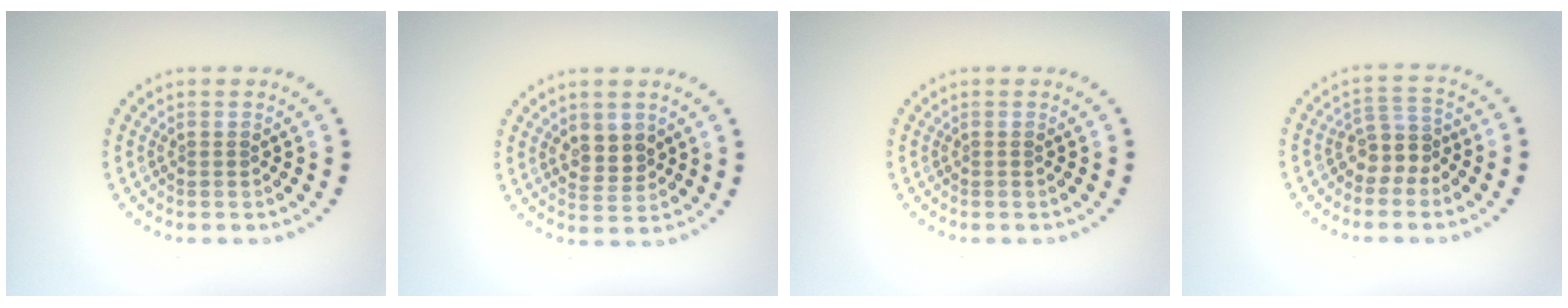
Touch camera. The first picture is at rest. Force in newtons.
{"total": 2.4, "press": 2.3, "slide": 0.8}
{"total": 0.0}
{"total": 2.8, "press": 2.2, "slide": 1.7}